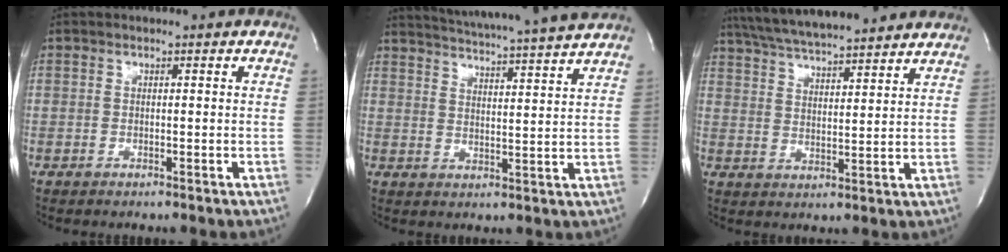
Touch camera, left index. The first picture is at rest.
{"total": 16.3, "force": [15.1, -1.5, 5.9], "torque": [-0.109, -0.025, 0.206]}
{"total": 17.3, "force": [15.4, 1.7, 7.8], "torque": [-0.136, 0.035, 0.235]}